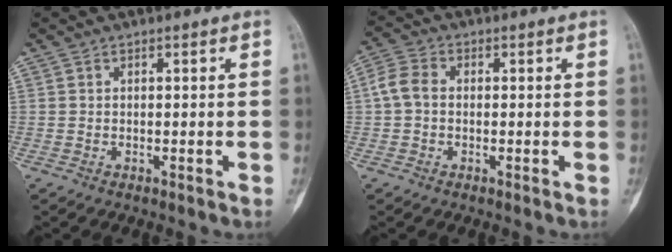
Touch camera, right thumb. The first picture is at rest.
{"total": 4.6, "force": [-0.1, 3.3, 3.2], "torque": [-0.069, 0.013, -0.010]}